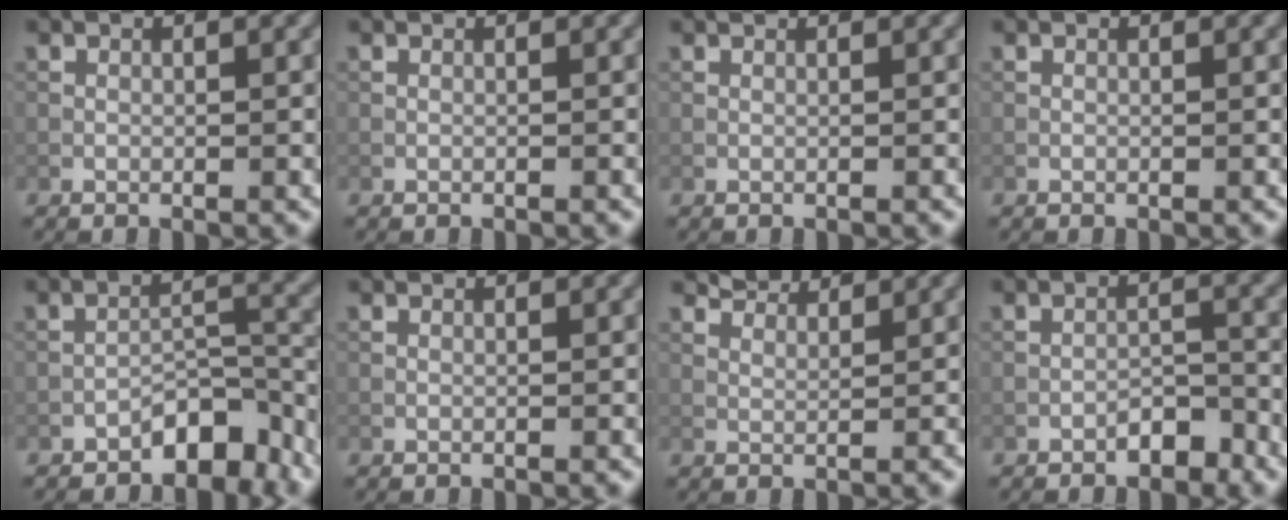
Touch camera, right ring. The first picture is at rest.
{"total": 0.0}
{"total": 0.6, "force": [0.6, 0.1, 0.3], "torque": [-0.011, -0.001, 0.002]}
{"total": 0.0}
{"total": 4.5, "force": [-3.4, 1.9, 2.4], "torque": [-0.024, 0.014, -0.056]}
{"total": 0.6, "force": [0.6, 0.1, 0.2], "torque": [-0.007, -0.003, 0.000]}
{"total": 2.6, "force": [2.4, 0.4, 0.8], "torque": [-0.022, -0.006, 0.044]}
{"total": 2.3, "force": [-1.8, 0.9, 1.2], "torque": [-0.013, 0.012, -0.030]}